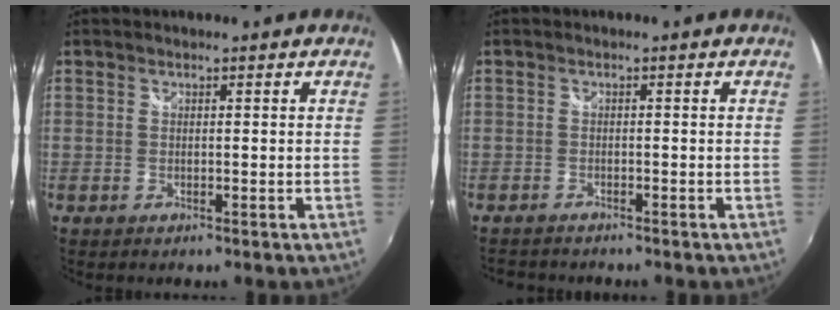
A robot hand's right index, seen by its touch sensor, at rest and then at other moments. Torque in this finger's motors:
{"motor_torque": [-0.96, -0.34, -0.61, -0.12]}